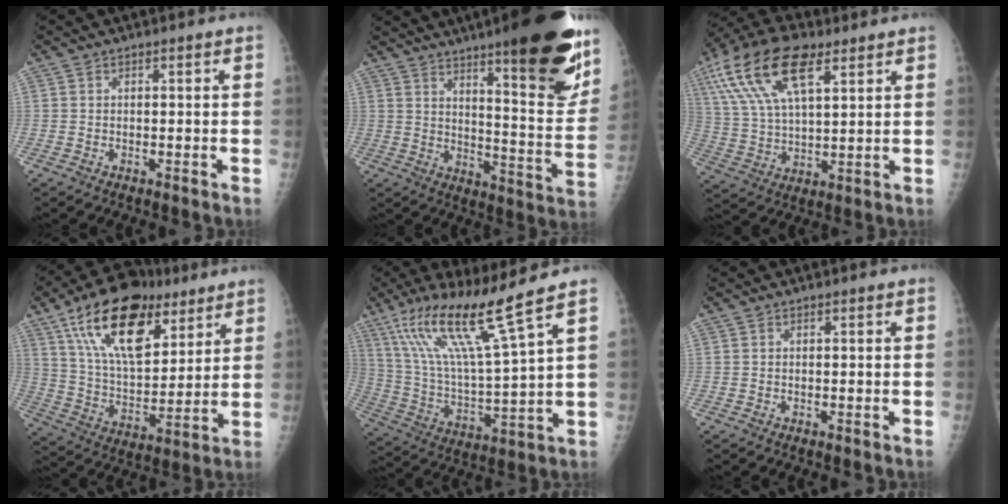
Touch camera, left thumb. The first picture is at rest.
{"total": 23.6, "force": [14.6, 4.3, 18.1], "torque": [-0.221, -0.080, 0.210]}
{"total": 18.2, "force": [8.9, 8.1, 13.7], "torque": [-0.265, -0.004, 0.165]}
{"total": 23.1, "force": [12.6, 11.7, 15.4], "torque": [-0.236, -0.034, 0.220]}
{"total": 17.7, "force": [11.2, 0.5, 13.7], "torque": [-0.250, -0.054, 0.213]}
{"total": 0.0}